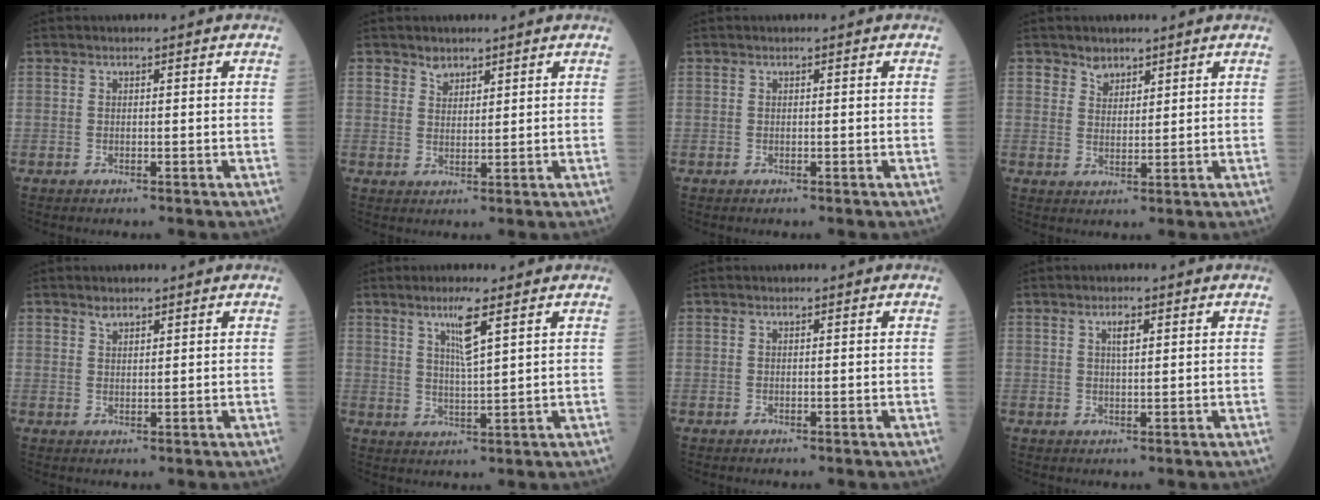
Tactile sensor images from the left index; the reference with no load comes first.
{"total": 2.3, "force": [1.8, 1.4, 0.5], "torque": [-0.010, -0.001, 0.033]}
{"total": 0.0}
{"total": 2.7, "force": [2.1, 1.8, 0.3], "torque": [-0.007, -0.002, 0.037]}
{"total": 1.5, "force": [1.2, 0.6, 0.5], "torque": [-0.014, 0.002, 0.024]}
{"total": 5.2, "force": [2.8, 0.2, 4.3], "torque": [-0.084, -0.005, 0.055]}
{"total": 0.0}
{"total": 2.1, "force": [0.9, 0.5, 1.8], "torque": [-0.037, -0.001, 0.017]}